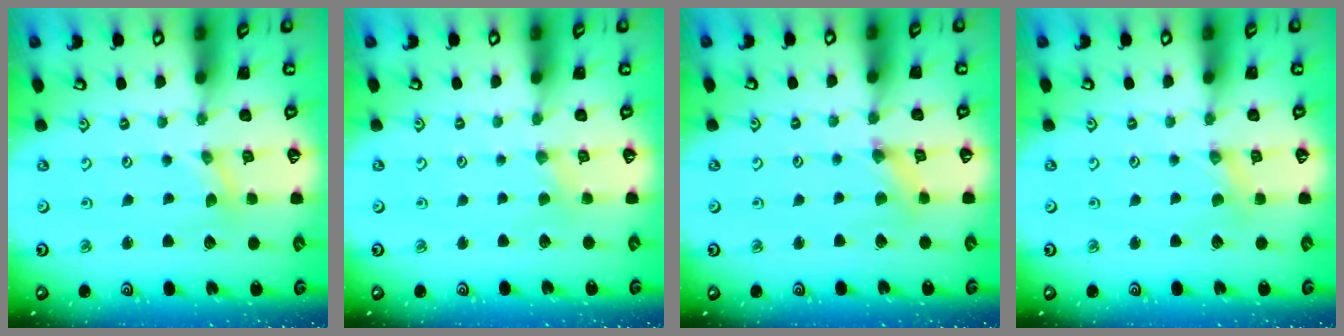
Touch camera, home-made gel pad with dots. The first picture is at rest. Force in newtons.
{"total": 1.3, "press": 1.3, "slide": 0.2}
{"total": 1.6, "press": 1.6, "slide": 0.2}
{"total": 1.0, "press": 1.0, "slide": 0.2}